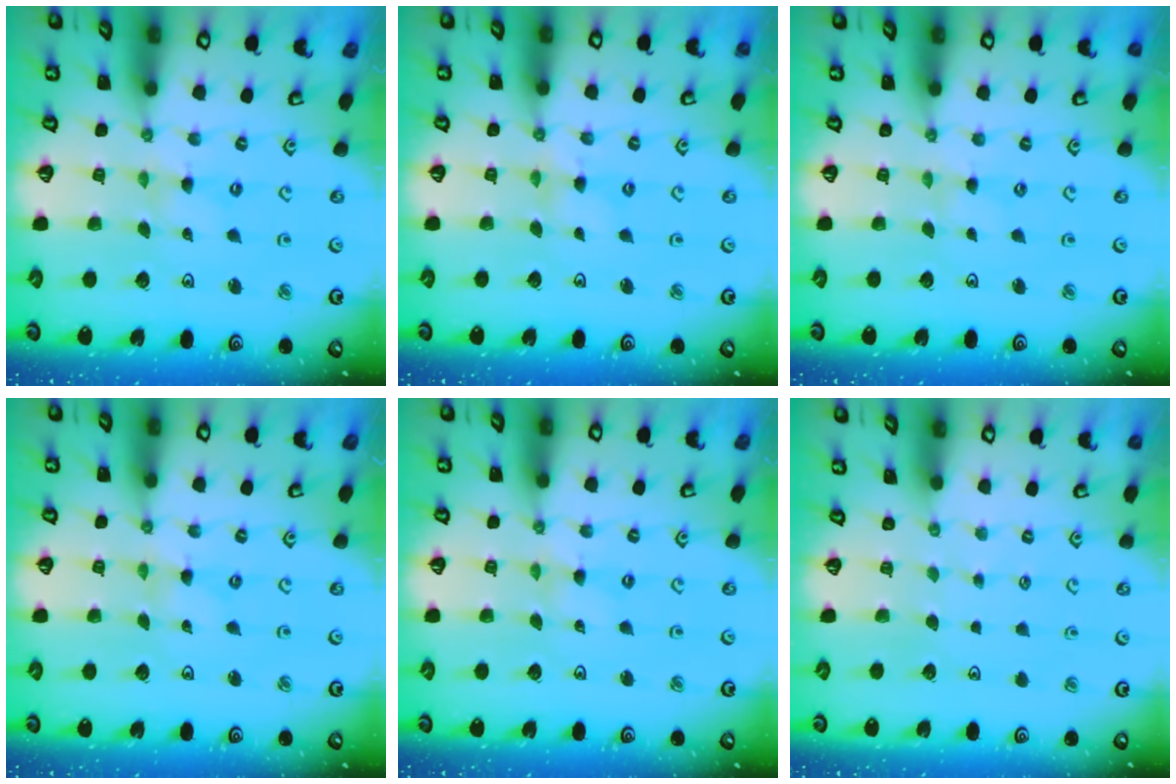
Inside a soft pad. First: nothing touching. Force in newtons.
{"total": 1.6, "press": 1.6, "slide": 0.2}
{"total": 0.6, "press": 0.6, "slide": 0.2}
{"total": 0.0}
{"total": 0.0}
{"total": 0.6, "press": 0.6, "slide": 0.1}